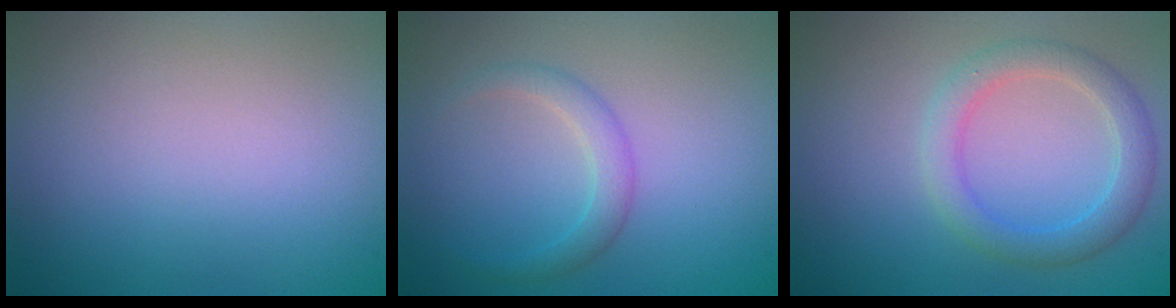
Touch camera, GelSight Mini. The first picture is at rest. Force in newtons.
{"total": 1.9, "press": 1.9, "slide": 0.1}
{"total": 3.1, "press": 3.1, "slide": 0.0}